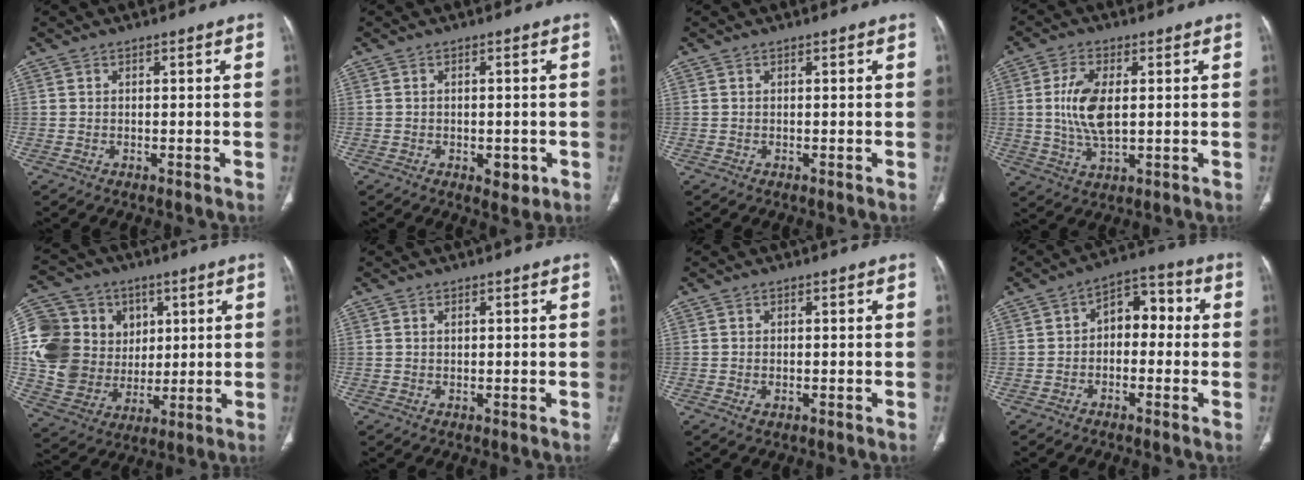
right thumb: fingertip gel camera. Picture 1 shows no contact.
{"total": 3.6, "force": [-1.2, 2.1, 2.7], "torque": [-0.024, 0.001, -0.006]}
{"total": 0.0}
{"total": 9.2, "force": [0.9, 4.4, 8.0], "torque": [-0.168, -0.008, 0.022]}
{"total": 21.5, "force": [3.8, 18.0, 11.2], "torque": [-0.206, 0.016, 0.085]}
{"total": 0.6, "force": [0.3, 0.3, 0.4], "torque": [-0.007, 0.000, 0.005]}
{"total": 1.0, "force": [-0.2, 0.6, 0.8], "torque": [-0.020, 0.004, 0.000]}
{"total": 6.1, "force": [-0.2, 4.1, 4.5], "torque": [-0.041, 0.028, -0.017]}